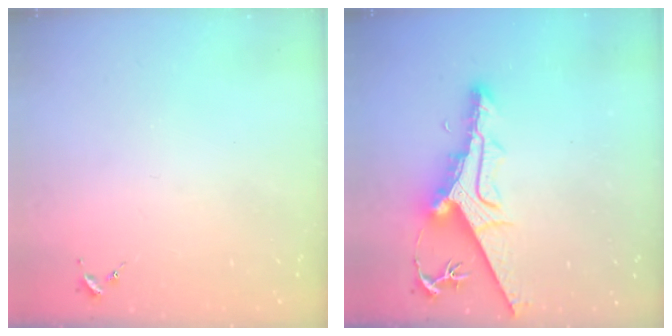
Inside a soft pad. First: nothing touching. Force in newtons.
{"total": 13.0, "press": 12.8, "slide": 1.8}